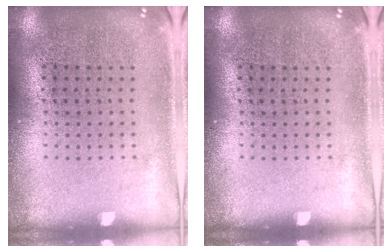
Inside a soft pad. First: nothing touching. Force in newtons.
{"total": 0.0}